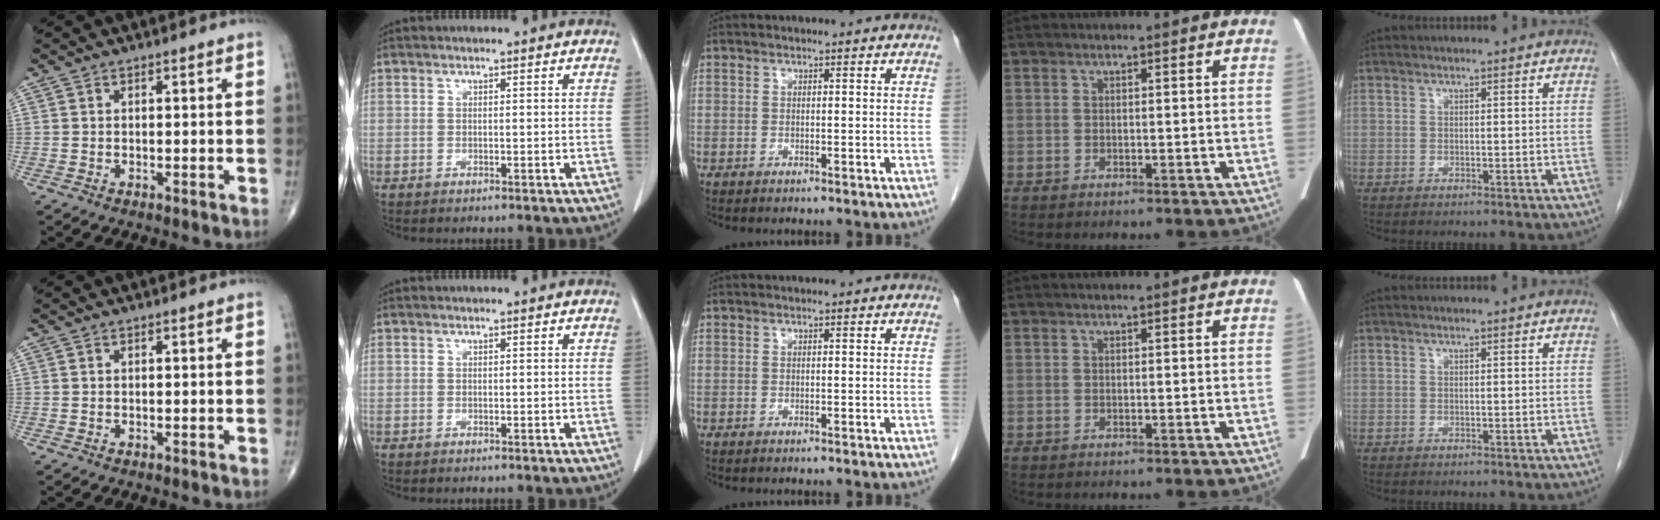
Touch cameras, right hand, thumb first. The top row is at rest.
{}